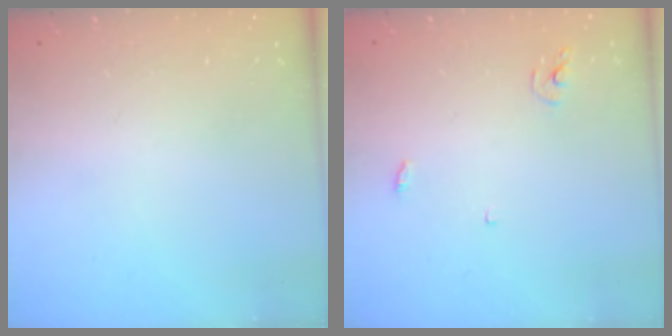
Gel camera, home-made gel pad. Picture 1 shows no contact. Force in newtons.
{"total": 3.3, "press": 3.2, "slide": 0.3}